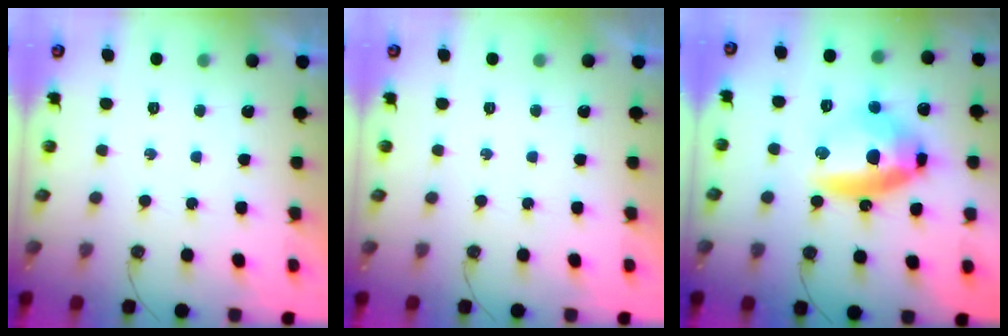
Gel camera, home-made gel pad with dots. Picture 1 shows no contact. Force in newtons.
{"total": 0.0}
{"total": 14.6, "press": 14.4, "slide": 2.4}